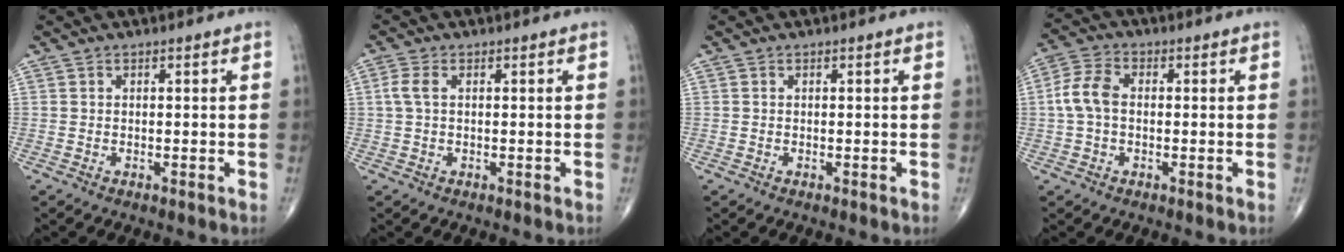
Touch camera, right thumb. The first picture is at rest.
{"total": 2.7, "force": [0.5, 1.4, 2.2], "torque": [-0.062, 0.009, 0.008]}
{"total": 0.0}
{"total": 6.4, "force": [0.0, 4.1, 4.9], "torque": [-0.105, 0.019, -0.009]}